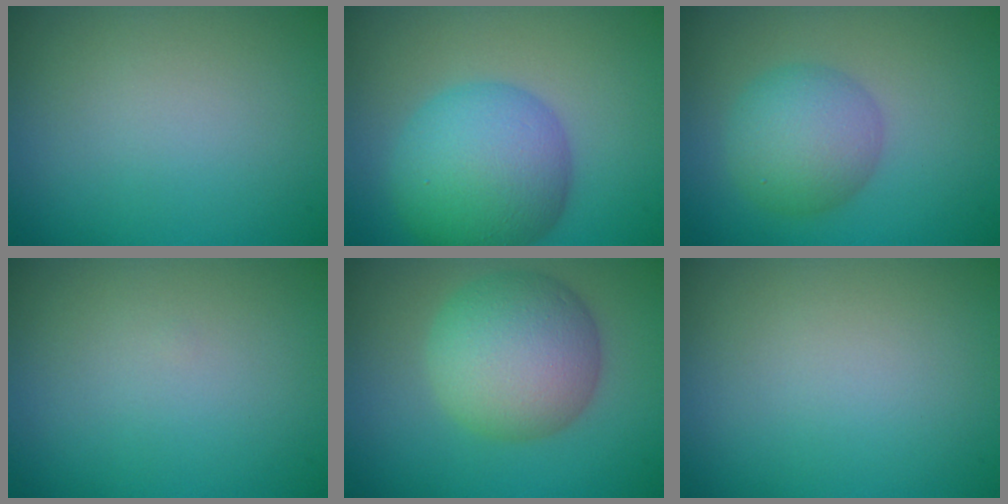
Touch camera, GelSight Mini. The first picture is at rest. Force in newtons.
{"total": 7.8, "press": 7.8, "slide": 0.1}
{"total": 4.4, "press": 4.4, "slide": 0.1}
{"total": 0.0}
{"total": 7.3, "press": 7.3, "slide": 0.2}
{"total": 0.0}